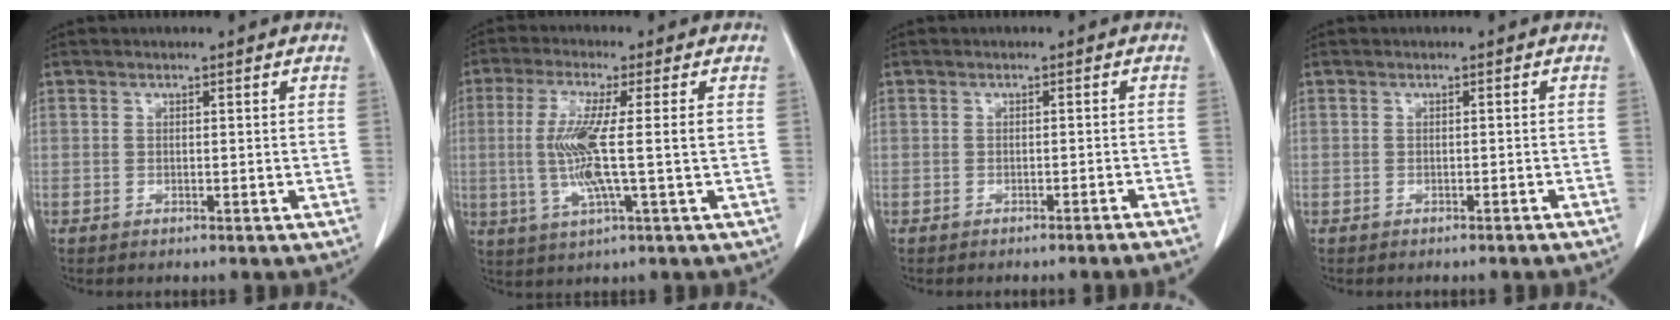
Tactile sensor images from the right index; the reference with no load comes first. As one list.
[{"total": 9.0, "force": [-0.3, -0.1, 9.0], "torque": [-0.191, -0.006, -0.008]}, {"total": 2.8, "force": [-2.3, -0.8, 1.2], "torque": [-0.015, 0.007, -0.027]}, {"total": 1.3, "force": [-1.1, -0.1, 0.7], "torque": [-0.012, 0.001, -0.012]}]